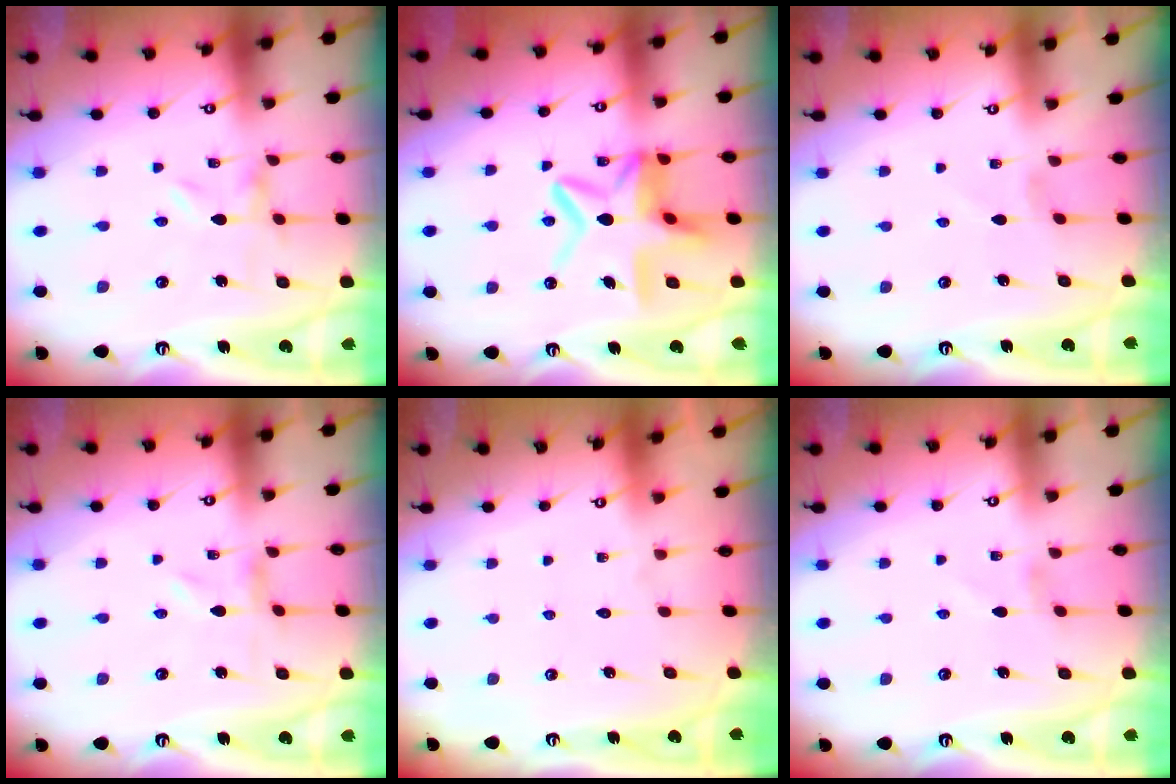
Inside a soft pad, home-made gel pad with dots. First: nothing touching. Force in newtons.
{"total": 12.0, "press": 12.0, "slide": 1.4}
{"total": 0.0}
{"total": 0.0}
{"total": 1.6, "press": 1.6, "slide": 0.1}
{"total": 0.0}